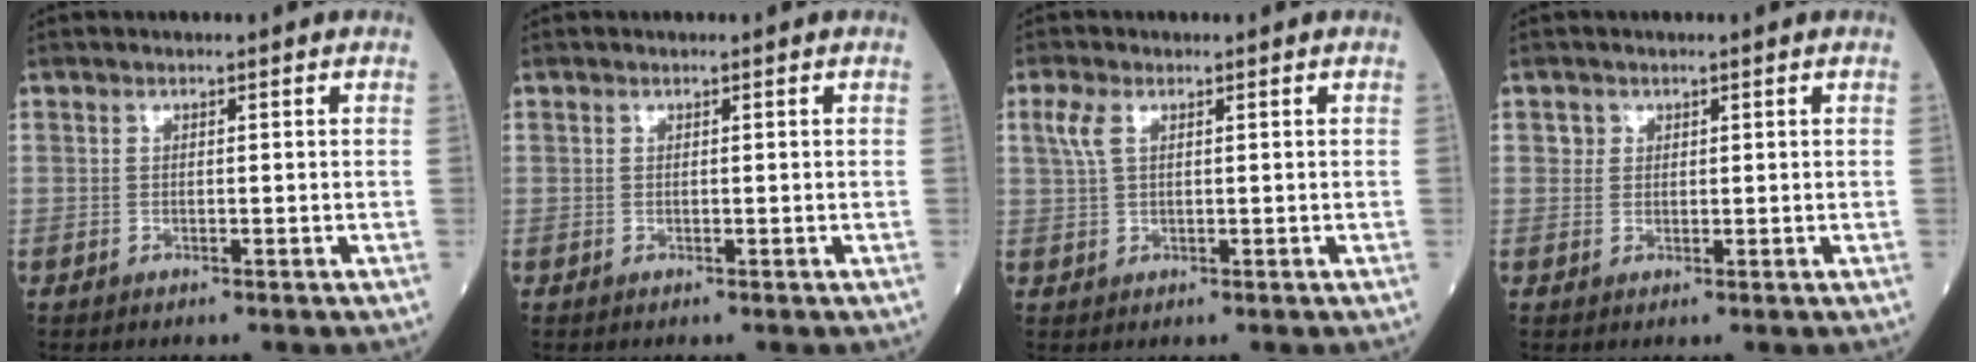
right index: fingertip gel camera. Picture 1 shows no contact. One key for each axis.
{"total": 0.0}
{"total": 2.8, "fx": 1.2, "fy": 1.2, "fz": 2.2, "tx": -0.063, "ty": 0.015, "tz": 0.031}
{"total": 1.2, "fx": 0.6, "fy": 1.1, "fz": 0.0, "tx": 0.011, "ty": -0.001, "tz": 0.004}